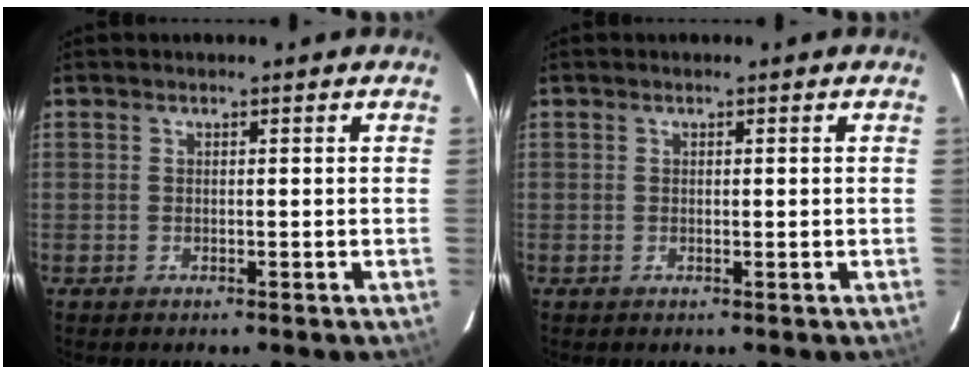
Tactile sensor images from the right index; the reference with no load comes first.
{"total": 0.0}